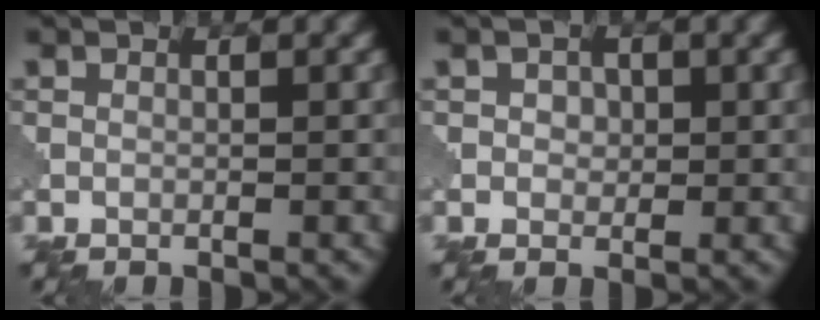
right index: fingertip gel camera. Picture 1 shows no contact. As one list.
[{"total": 1.3, "force": [0.2, 1.1, 0.7], "torque": [-0.011, -0.001, 0.002]}]